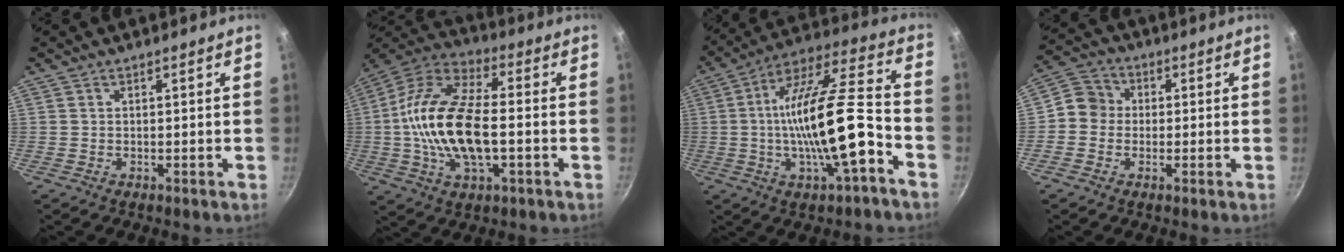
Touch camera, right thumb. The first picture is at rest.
{"total": 19.3, "force": [-1.8, 9.1, 16.9], "torque": [-0.311, 0.034, -0.048]}
{"total": 19.8, "force": [-5.1, 5.3, 18.4], "torque": [-0.311, 0.040, -0.091]}
{"total": 6.1, "force": [-0.4, 5.7, 2.3], "torque": [-0.013, 0.014, -0.032]}